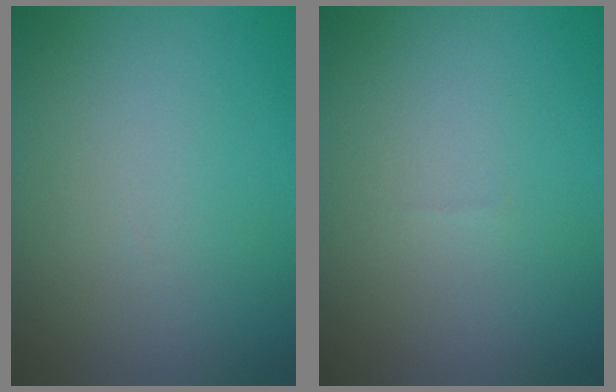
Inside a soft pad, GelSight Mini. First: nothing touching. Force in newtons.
{"total": 0.0}